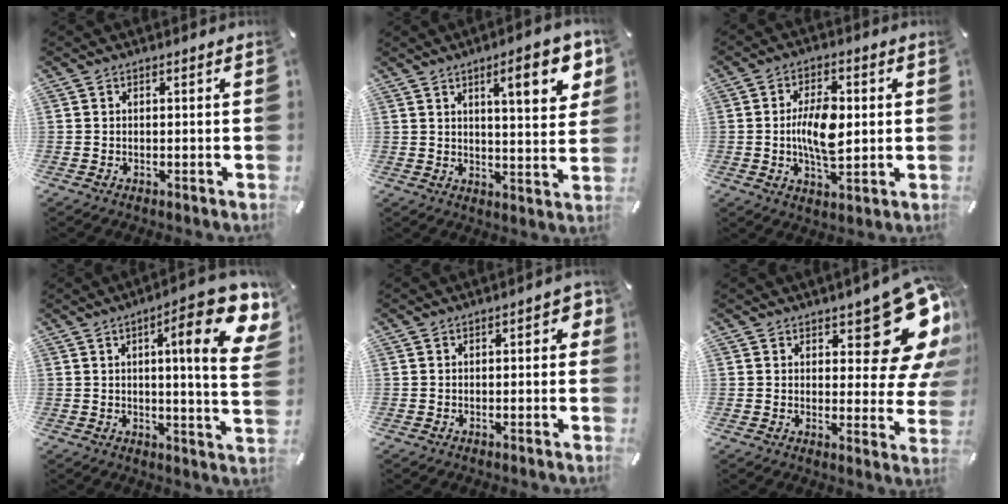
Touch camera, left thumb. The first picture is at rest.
{"total": 13.0, "force": [6.1, 3.2, 11.1], "torque": [-0.153, -0.023, 0.089]}
{"total": 10.3, "force": [0.3, 5.4, 8.7], "torque": [-0.170, 0.003, -0.001]}
{"total": 19.4, "force": [7.1, 4.0, 17.7], "torque": [-0.244, -0.043, 0.092]}
{"total": 2.9, "force": [-0.5, 1.3, 2.6], "torque": [-0.038, 0.007, -0.011]}
{"total": 16.1, "force": [9.7, 6.6, 11.0], "torque": [-0.106, -0.094, 0.161]}